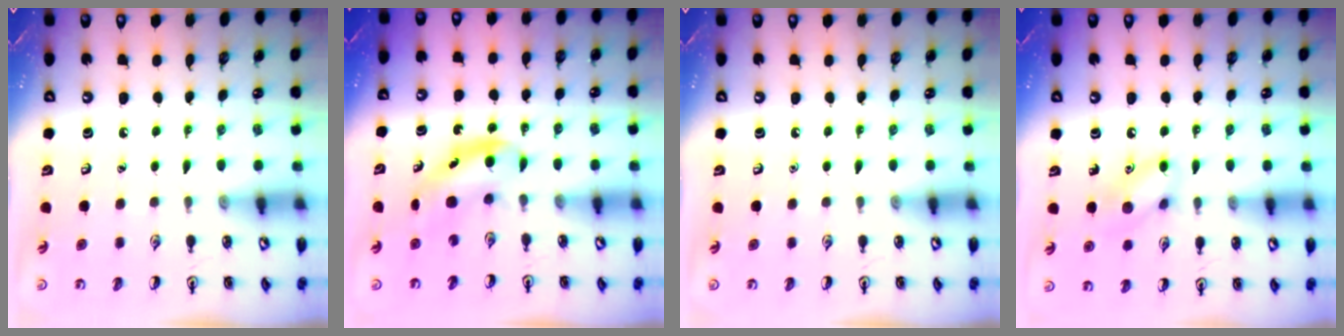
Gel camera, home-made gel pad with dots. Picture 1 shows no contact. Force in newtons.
{"total": 5.1, "press": 5.0, "slide": 0.9}
{"total": 0.0}
{"total": 9.5, "press": 9.5, "slide": 0.8}